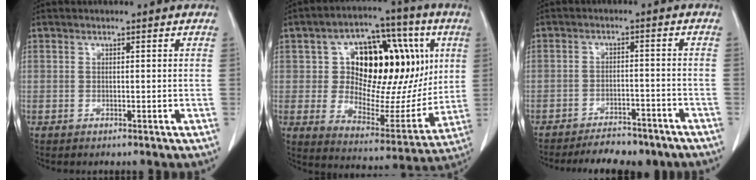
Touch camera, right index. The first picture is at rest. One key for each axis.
{"total": 21.5, "fx": 5.2, "fy": 11.6, "fz": 17.3, "tx": -0.242, "ty": 0.039, "tz": 0.086}
{"total": 9.3, "fx": -8.2, "fy": 2.9, "fz": 3.3, "tx": -0.040, "ty": -0.003, "tz": -0.111}